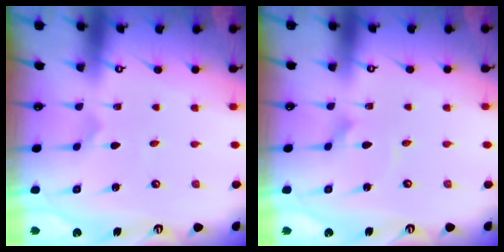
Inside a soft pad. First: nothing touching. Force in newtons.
{"total": 1.6, "press": 1.6, "slide": 0.2}